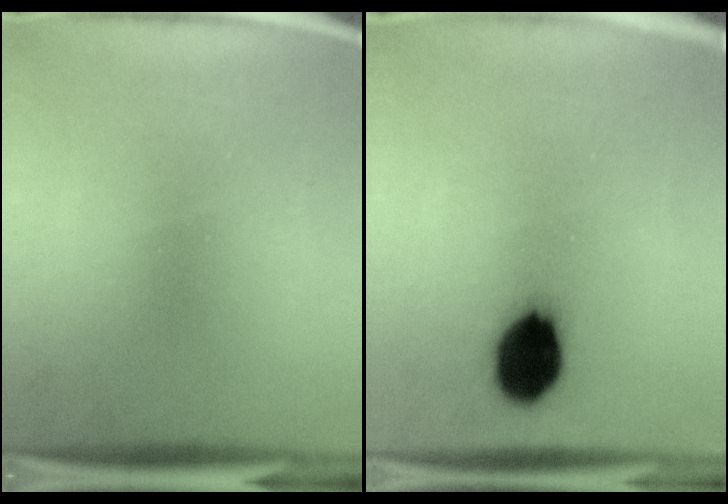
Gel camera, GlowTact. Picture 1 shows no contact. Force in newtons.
{"total": 12.0}